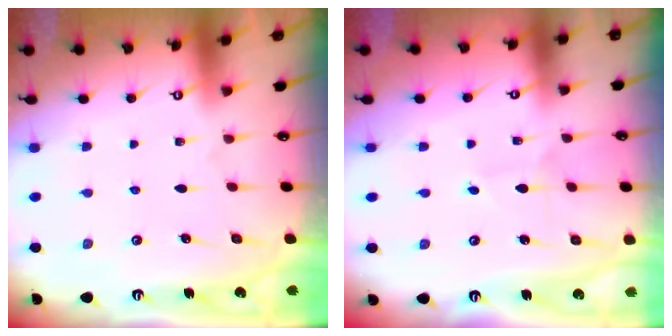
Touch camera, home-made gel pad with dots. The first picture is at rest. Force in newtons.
{"total": 3.2, "press": 3.1, "slide": 0.3}